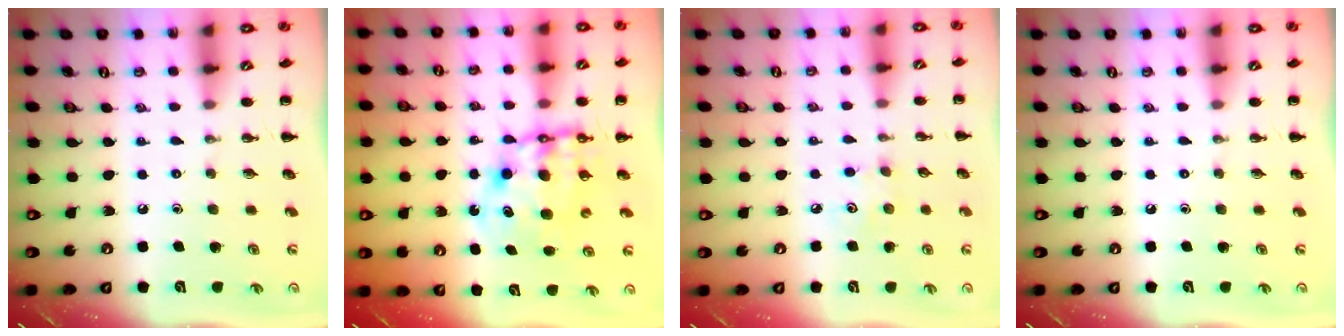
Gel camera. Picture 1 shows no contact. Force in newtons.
{"total": 10.0, "press": 9.7, "slide": 2.6}
{"total": 3.3, "press": 3.2, "slide": 0.8}
{"total": 0.0}